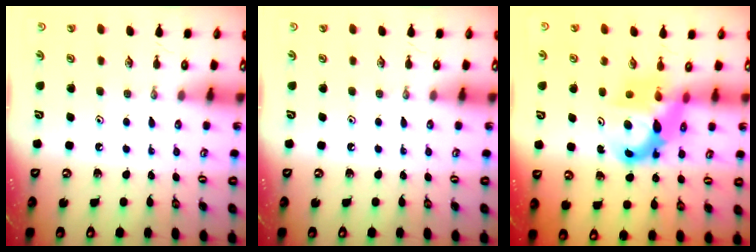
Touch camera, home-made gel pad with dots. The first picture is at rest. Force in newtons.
{"total": 0.0}
{"total": 8.7, "press": 8.7, "slide": 0.7}